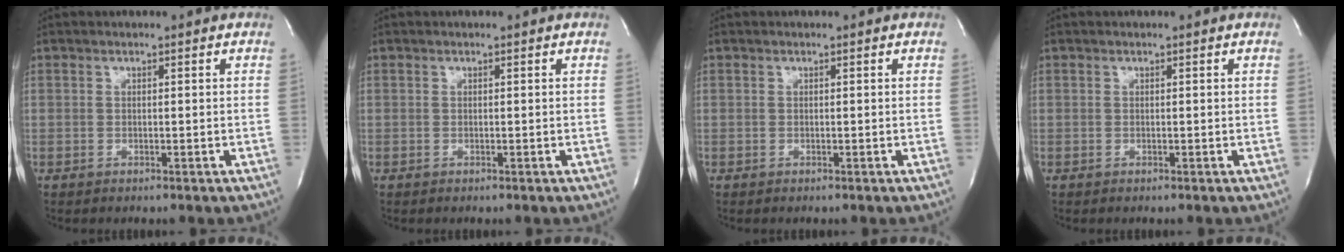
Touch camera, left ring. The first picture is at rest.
{"total": 0.0}
{"total": 0.0}
{"total": 0.0}